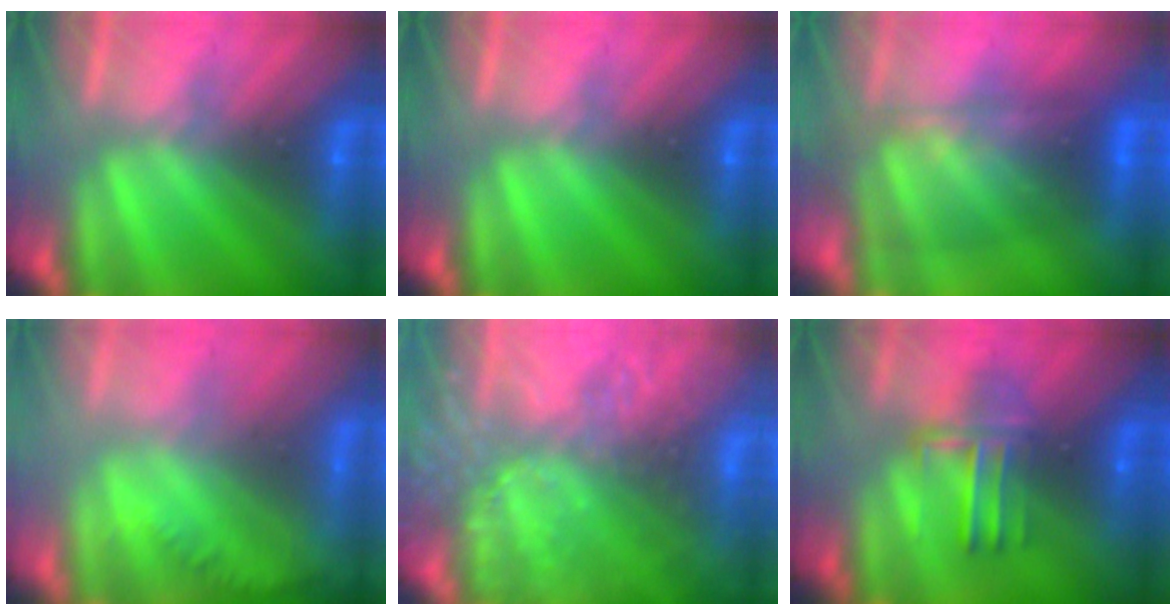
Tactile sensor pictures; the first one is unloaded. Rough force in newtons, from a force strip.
{"total": 0.0}
{"total": 7.7}
{"total": 1.3}
{"total": 7.8}
{"total": 3.6}